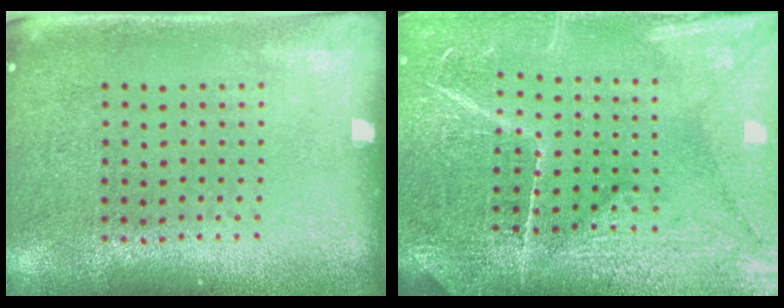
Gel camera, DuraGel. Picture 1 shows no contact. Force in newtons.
{"total": 4.0, "press": 3.8, "slide": 1.3}